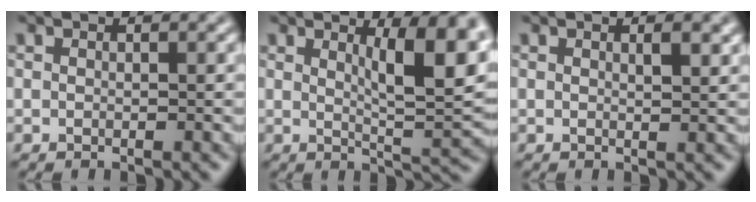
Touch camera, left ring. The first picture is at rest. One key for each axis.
{"total": 7.5, "fx": 2.6, "fy": 2.0, "fz": 6.7, "tx": -0.087, "ty": -0.007, "tz": 0.043}
{"total": 1.1, "fx": 0.6, "fy": 0.3, "fz": 0.9, "tx": -0.012, "ty": -0.003, "tz": 0.010}